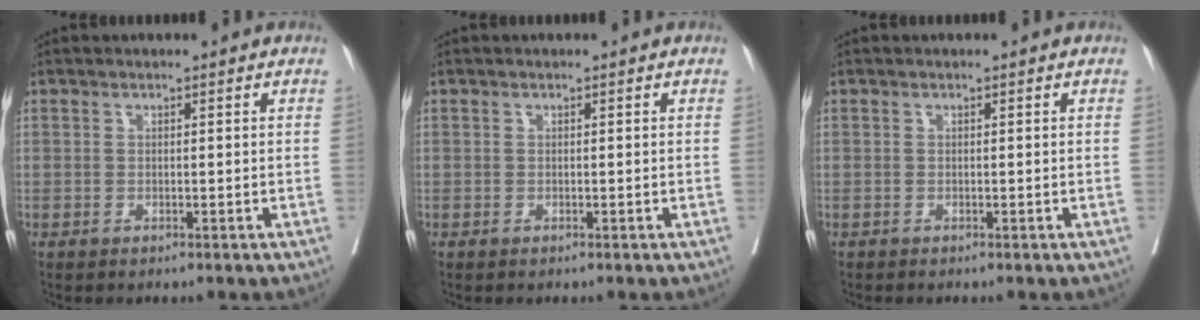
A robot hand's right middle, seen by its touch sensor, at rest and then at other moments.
{"total": 0.0}
{"total": 0.0}